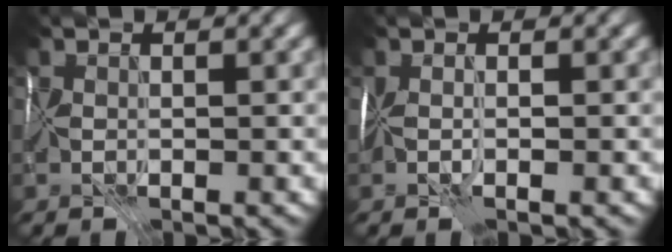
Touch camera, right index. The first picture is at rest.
{"total": 1.8, "force": [-0.8, 0.6, 1.6], "torque": [-0.028, -0.005, -0.018]}